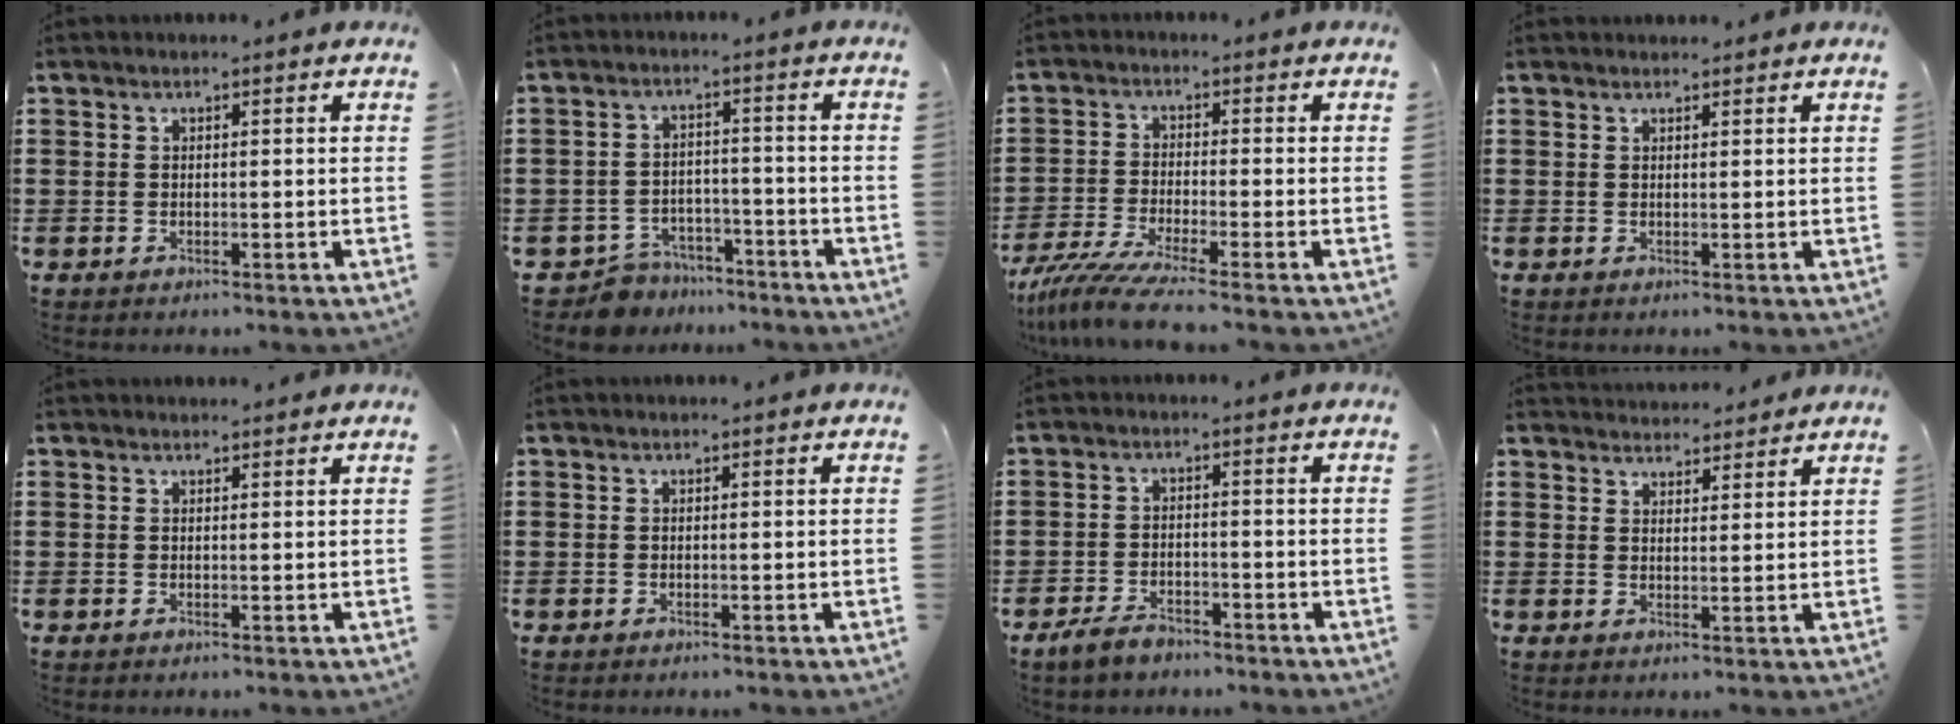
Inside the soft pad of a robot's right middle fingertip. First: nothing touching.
{"total": 6.0, "force": [-5.7, 1.6, 0.4], "torque": [-0.026, 0.012, -0.122]}
{"total": 5.8, "force": [-4.7, -0.3, 3.3], "torque": [-0.090, -0.030, -0.097]}
{"total": 0.9, "force": [0.9, 0.0, 0.0], "torque": [-0.003, -0.001, 0.017]}
{"total": 0.8, "force": [0.8, -0.1, 0.1], "torque": [-0.003, 0.000, 0.016]}
{"total": 0.0}
{"total": 2.9, "force": [-2.4, 1.2, 1.1], "torque": [-0.028, 0.005, -0.051]}
{"total": 3.2, "force": [3.1, 0.4, -0.4], "torque": [0.000, -0.007, 0.060]}